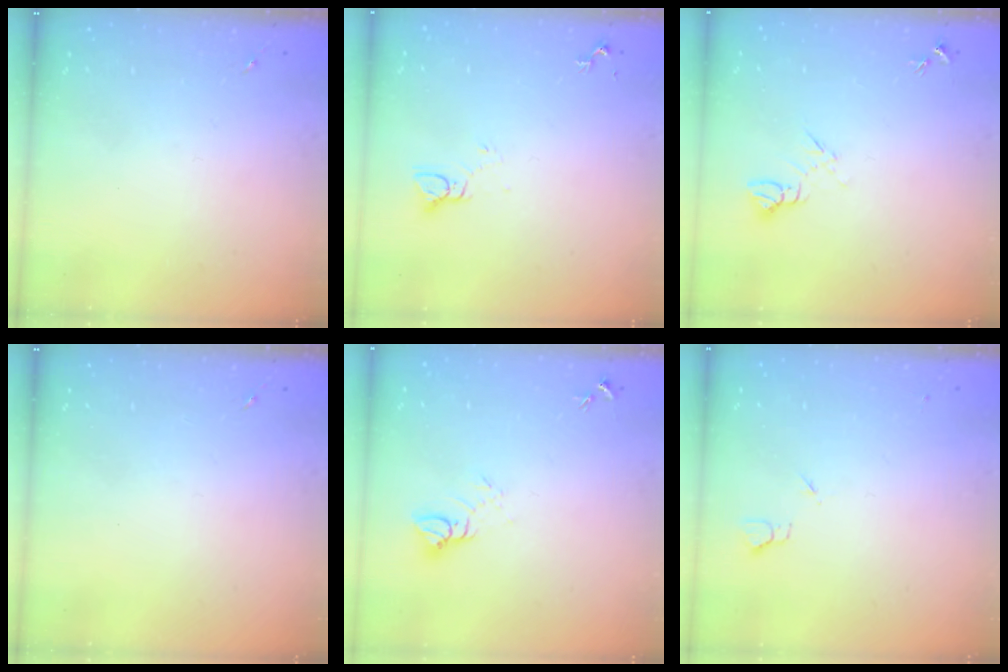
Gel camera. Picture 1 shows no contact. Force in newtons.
{"total": 3.2, "press": 3.2, "slide": 0.2}
{"total": 5.8, "press": 5.7, "slide": 0.7}
{"total": 0.0}
{"total": 5.0, "press": 5.0, "slide": 0.4}
{"total": 2.7, "press": 2.6, "slide": 0.3}